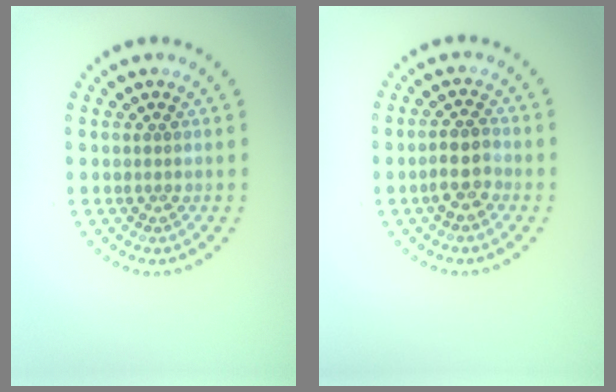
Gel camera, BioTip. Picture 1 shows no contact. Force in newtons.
{"total": 2.5, "press": 2.4, "slide": 0.7}